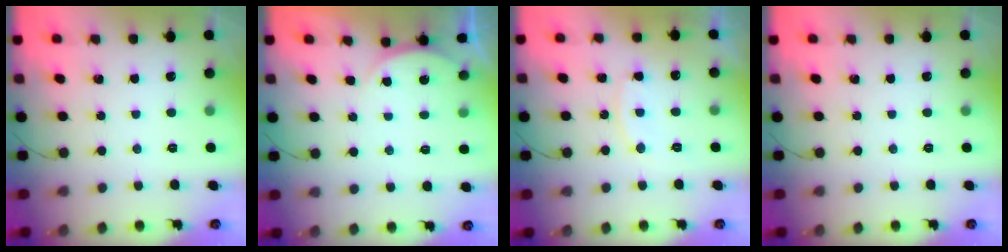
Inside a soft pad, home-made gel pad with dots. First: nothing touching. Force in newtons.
{"total": 2.8, "press": 2.1, "slide": 1.7}
{"total": 8.7, "press": 8.7, "slide": 0.2}
{"total": 0.0}